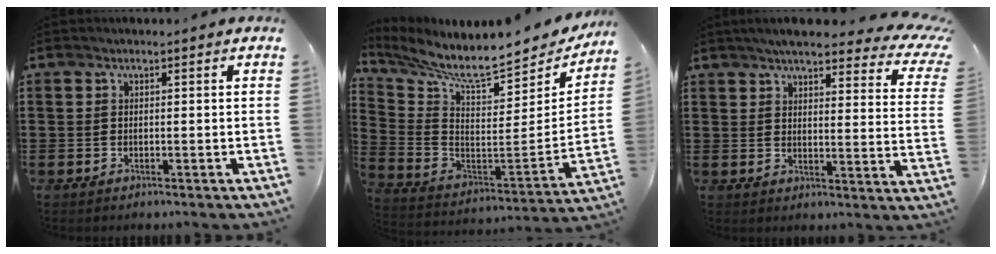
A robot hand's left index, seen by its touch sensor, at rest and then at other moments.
{"total": 8.0, "force": [7.0, 0.5, 3.9], "torque": [-0.102, -0.072, 0.113]}
{"total": 6.0, "force": [5.0, 0.6, 3.2], "torque": [-0.064, -0.027, 0.083]}